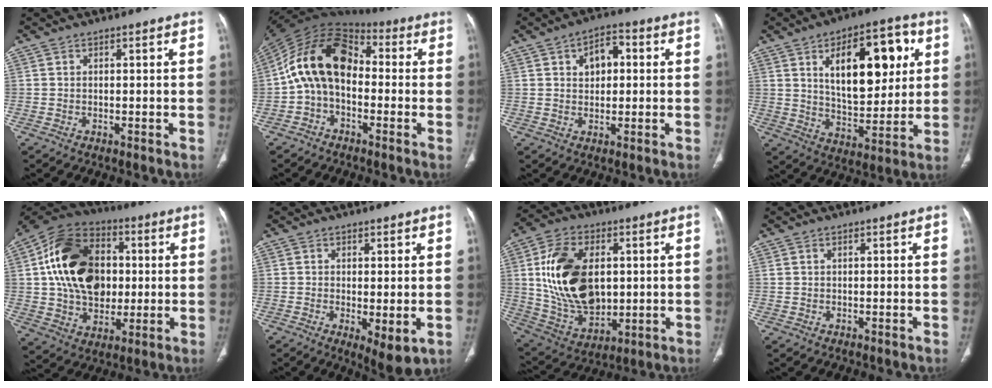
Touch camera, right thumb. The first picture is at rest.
{"total": 14.9, "force": [-0.9, 10.0, 11.1], "torque": [-0.184, 0.051, -0.028]}
{"total": 6.1, "force": [1.6, 4.0, 4.4], "torque": [-0.050, 0.010, 0.019]}
{"total": 20.0, "force": [6.2, 10.0, 16.2], "torque": [-0.194, -0.011, 0.102]}
{"total": 22.3, "force": [2.9, 16.0, 15.2], "torque": [-0.246, 0.010, 0.052]}
{"total": 5.7, "force": [-1.1, 2.0, 5.2], "torque": [-0.085, -0.022, -0.011]}
{"total": 20.3, "force": [2.9, 12.9, 15.4], "torque": [-0.261, -0.012, 0.068]}
{"total": 0.6, "force": [0.4, 0.3, 0.4], "torque": [-0.010, 0.008, 0.010]}